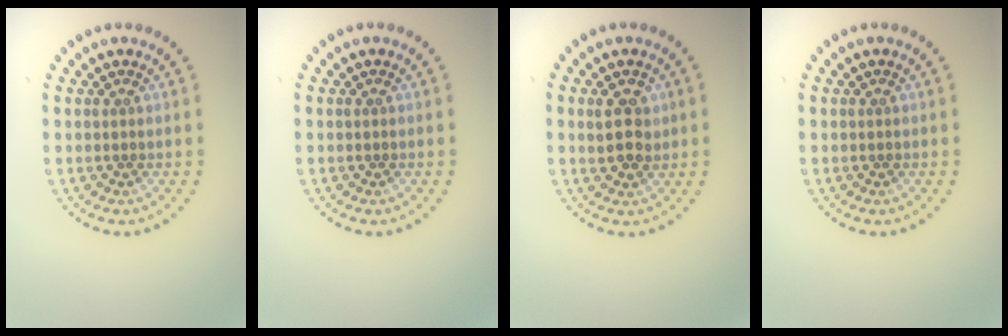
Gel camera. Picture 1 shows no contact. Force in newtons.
{"total": 0.0}
{"total": 2.7, "press": 2.6, "slide": 0.6}
{"total": 0.0}